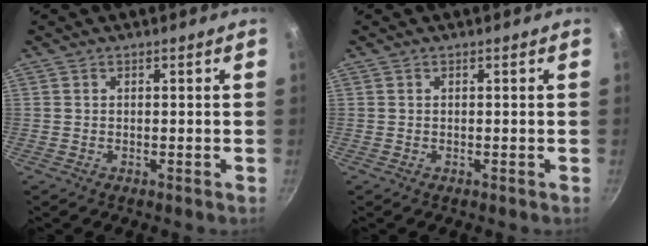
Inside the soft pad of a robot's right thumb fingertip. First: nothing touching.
{"total": 0.0}